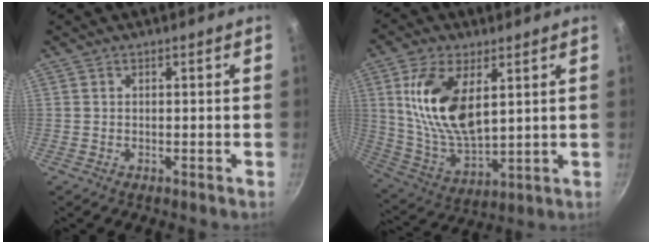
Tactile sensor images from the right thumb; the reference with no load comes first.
{"total": 16.0, "force": [4.7, 8.1, 13.0], "torque": [-0.240, -0.028, 0.103]}